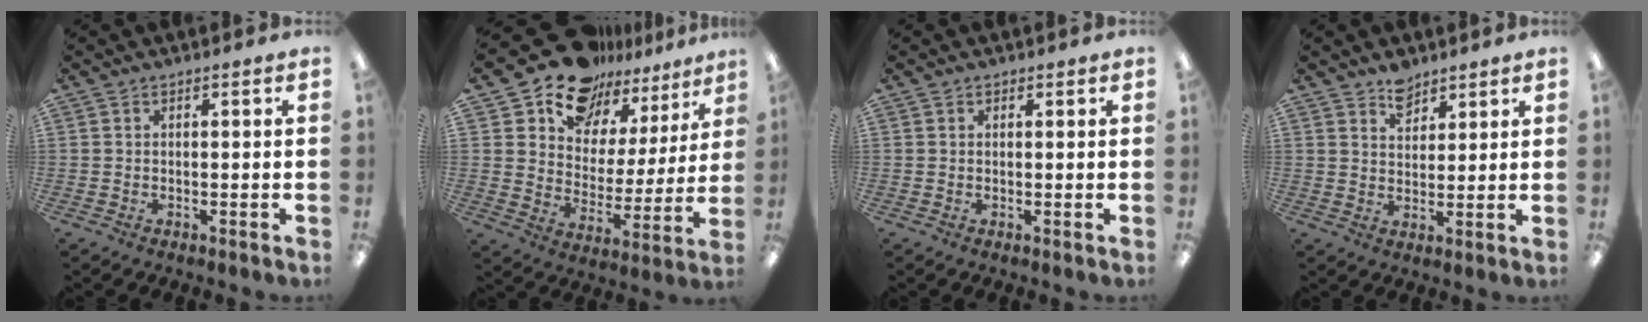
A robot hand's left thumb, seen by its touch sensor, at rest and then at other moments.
{"total": 14.7, "force": [12.9, 6.7, 1.8], "torque": [-0.060, -0.114, 0.237]}
{"total": 0.7, "force": [0.5, 0.5, 0.0], "torque": [0.000, 0.003, 0.009]}
{"total": 5.5, "force": [4.4, 3.0, 1.1], "torque": [-0.004, -0.025, 0.078]}